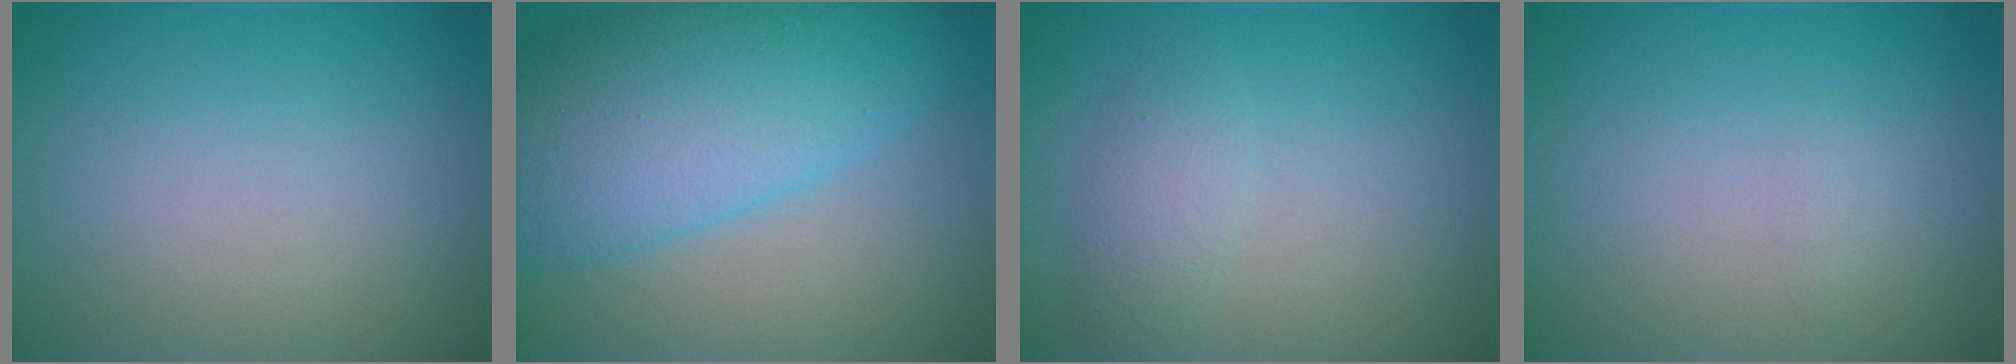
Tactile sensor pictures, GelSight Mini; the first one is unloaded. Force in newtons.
{"total": 10.5, "press": 10.4, "slide": 0.2}
{"total": 2.2, "press": 2.2, "slide": 0.2}
{"total": 0.6, "press": 0.6, "slide": 0.0}